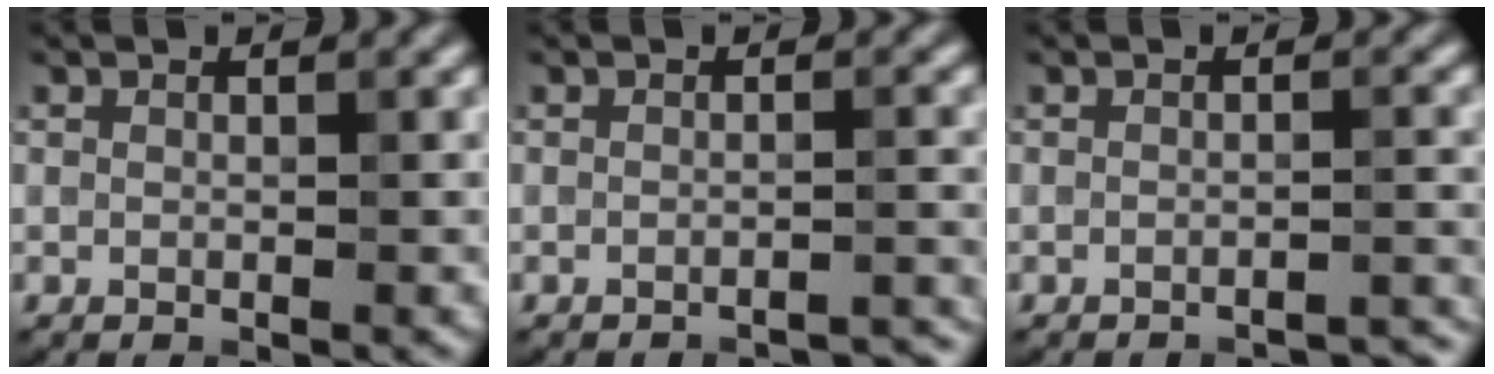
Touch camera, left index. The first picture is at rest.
{"total": 2.9, "force": [-2.7, 0.3, 0.9], "torque": [0.002, 0.007, -0.036]}
{"total": 2.9, "force": [-2.7, 0.3, 0.9], "torque": [0.003, 0.007, -0.035]}